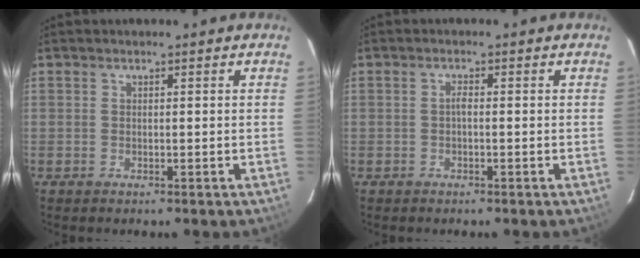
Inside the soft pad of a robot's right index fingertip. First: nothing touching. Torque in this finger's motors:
{"motor_torque": [0.30, -0.02, 0.19, 0.03]}